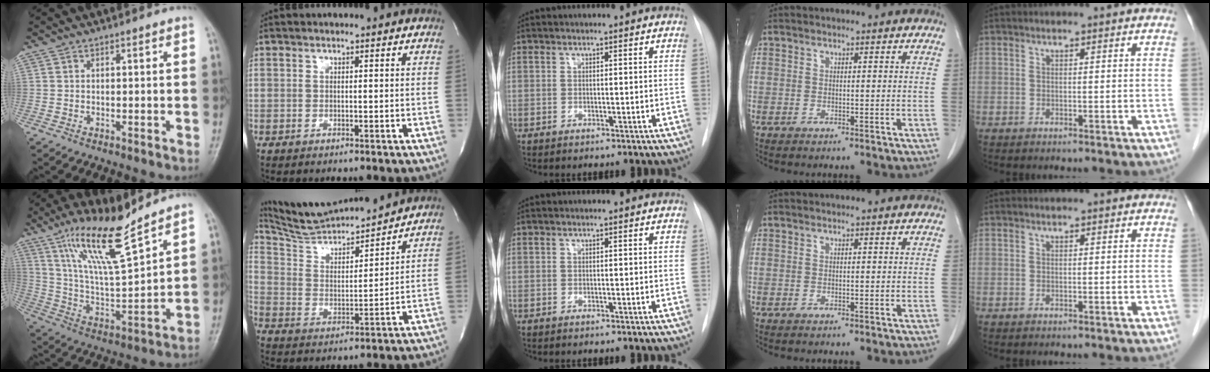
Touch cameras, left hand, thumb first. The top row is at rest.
{"thumb": {"total": 16.0, "force": [11.4, 2.5, 11.0], "torque": [-0.191, -0.066, 0.223]}, "index": {"total": 15.3, "force": [14.6, 0.3, 4.4], "torque": [-0.089, 0.006, 0.258]}}